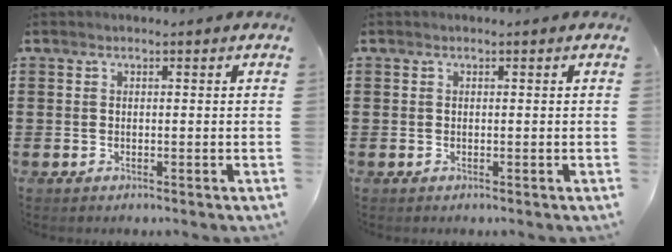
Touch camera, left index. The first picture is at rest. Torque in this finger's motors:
{"motor_torque": [0.00, 0.01, 0.00, 0.00]}